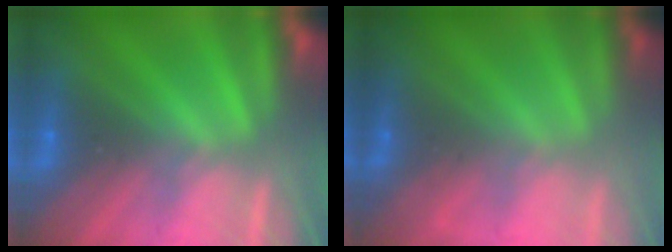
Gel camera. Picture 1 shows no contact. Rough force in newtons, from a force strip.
{"total": 1.7}